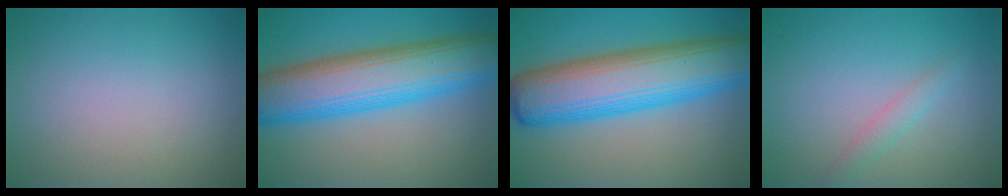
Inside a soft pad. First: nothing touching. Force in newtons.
{"total": 11.1, "press": 11.1, "slide": 0.1}
{"total": 11.9, "press": 11.9, "slide": 0.2}
{"total": 1.5, "press": 1.5, "slide": 0.1}